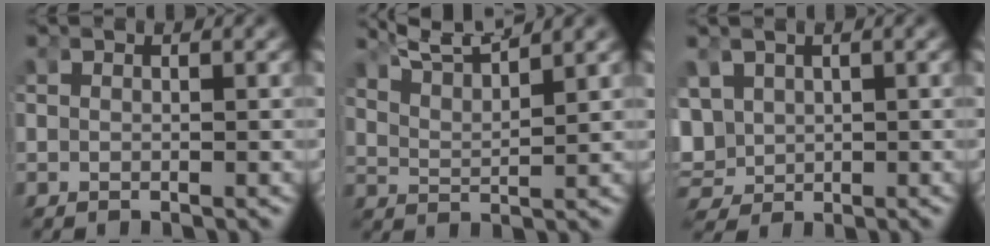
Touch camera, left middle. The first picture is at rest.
{"total": 6.5, "force": [5.3, 2.2, 3.1], "torque": [-0.062, 0.007, 0.083]}
{"total": 5.6, "force": [-0.2, 5.3, 1.8], "torque": [-0.085, -0.031, 0.007]}